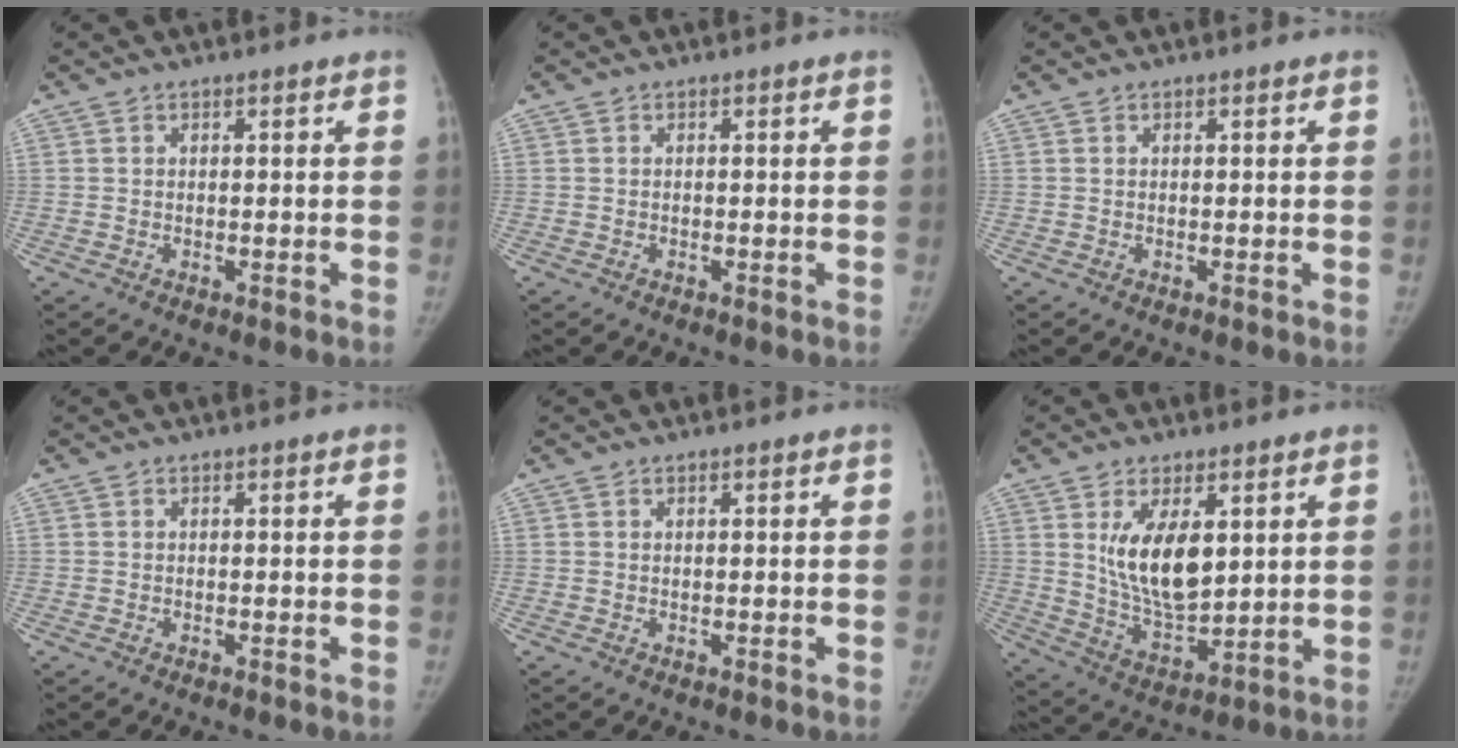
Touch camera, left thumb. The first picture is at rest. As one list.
[{"total": 0.0}, {"total": 0.0}, {"total": 0.0}, {"total": 0.0}, {"total": 12.4, "force": [3.7, 6.2, 10.2], "torque": [-0.157, -0.032, 0.082]}]